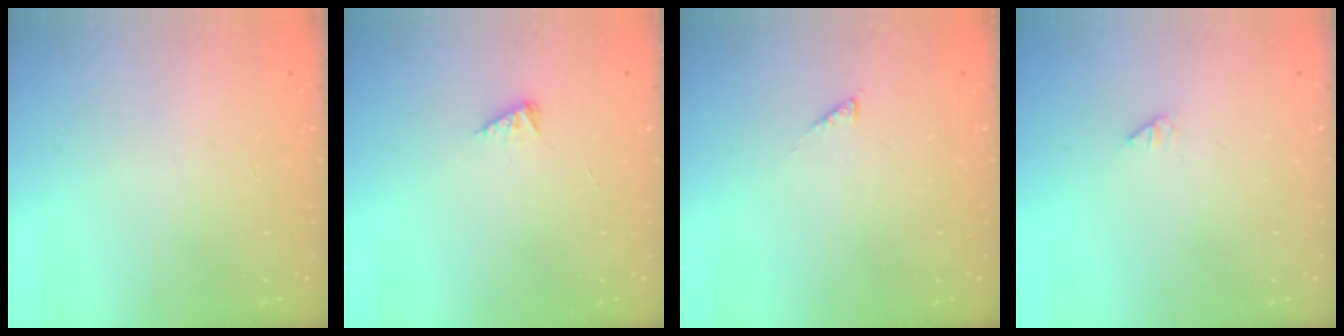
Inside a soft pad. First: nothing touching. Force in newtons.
{"total": 1.8, "press": 1.7, "slide": 0.3}
{"total": 0.9, "press": 0.9, "slide": 0.3}
{"total": 0.0}